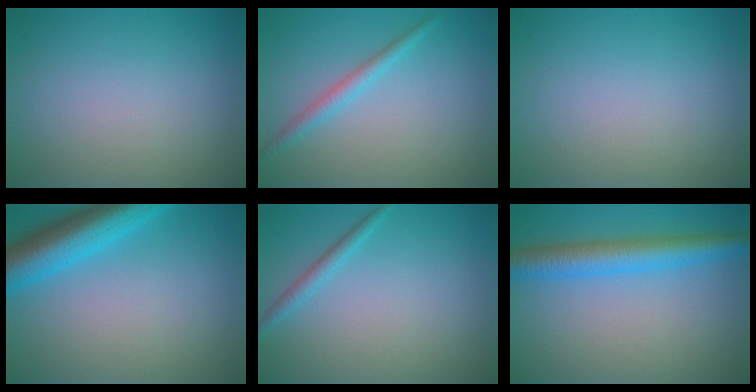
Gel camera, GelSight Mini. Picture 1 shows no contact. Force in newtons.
{"total": 1.8, "press": 1.8, "slide": 0.1}
{"total": 0.0}
{"total": 6.8, "press": 6.8, "slide": 0.4}
{"total": 1.4, "press": 1.4, "slide": 0.1}
{"total": 4.9, "press": 4.9, "slide": 0.3}